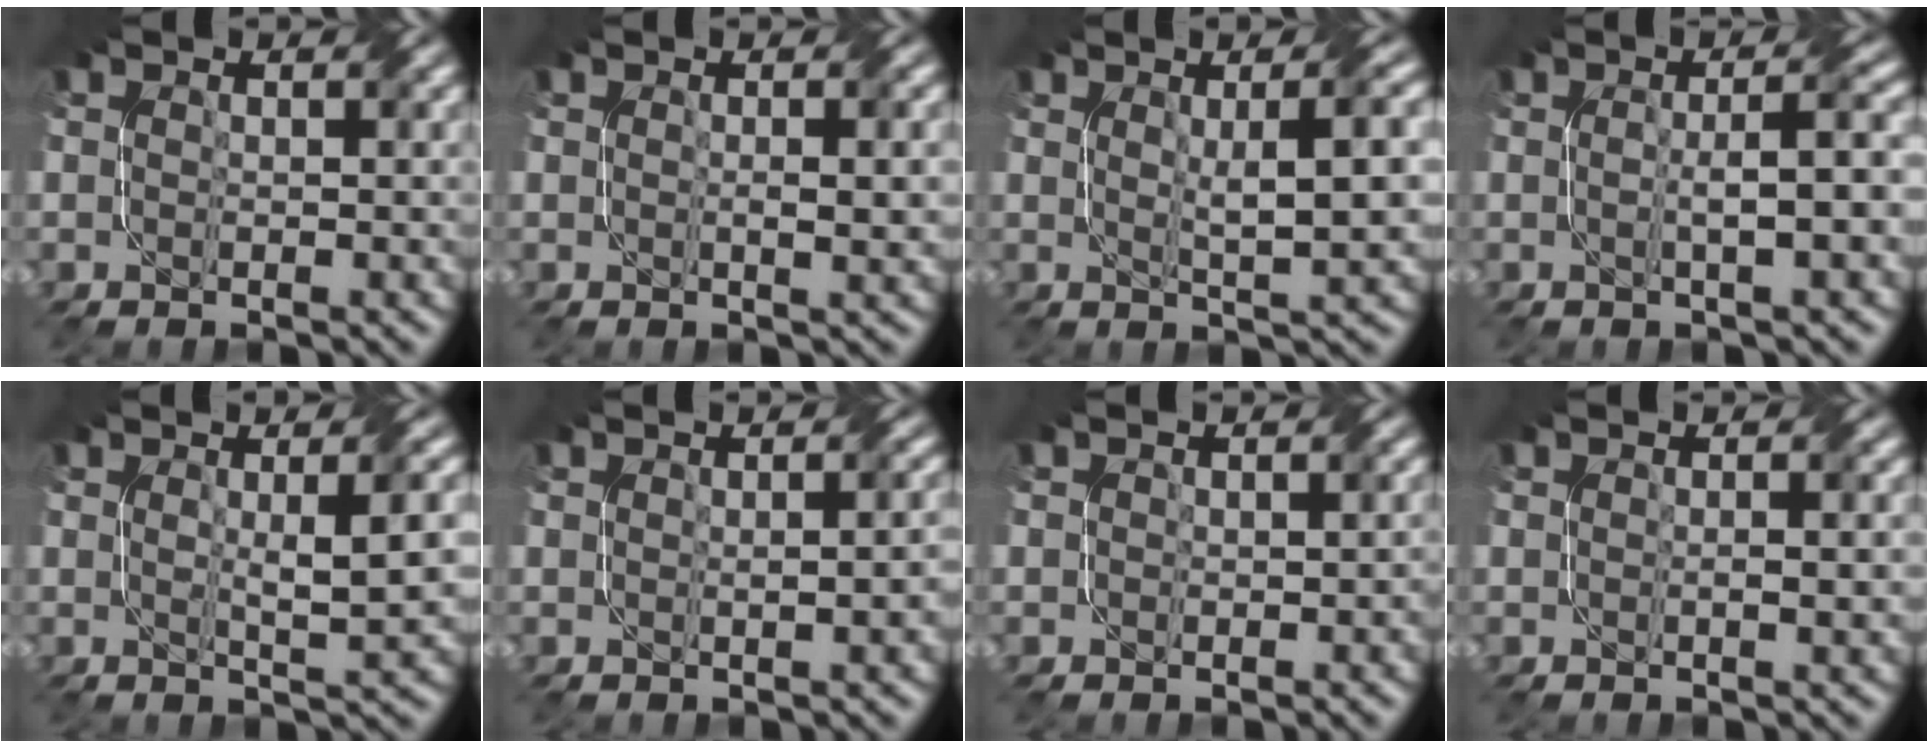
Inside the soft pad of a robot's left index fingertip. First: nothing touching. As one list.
[{"total": 2.0, "force": [0.2, 0.4, 2.0], "torque": [-0.029, 0.000, 0.006]}, {"total": 5.7, "force": [1.0, 1.3, 5.4], "torque": [-0.070, 0.007, 0.017]}, {"total": 3.9, "force": [-0.2, 0.7, 3.8], "torque": [-0.059, 0.009, -0.002]}, {"total": 4.2, "force": [0.6, 0.9, 4.1], "torque": [-0.056, 0.004, 0.013]}, {"total": 2.2, "force": [0.1, 0.9, 2.0], "torque": [-0.016, 0.004, 0.007]}, {"total": 0.8, "force": [0.1, 0.8, 0.3], "torque": [-0.003, -0.003, 0.001]}, {"total": 1.3, "force": [-0.1, 0.3, 1.3], "torque": [-0.021, -0.001, -0.002]}]